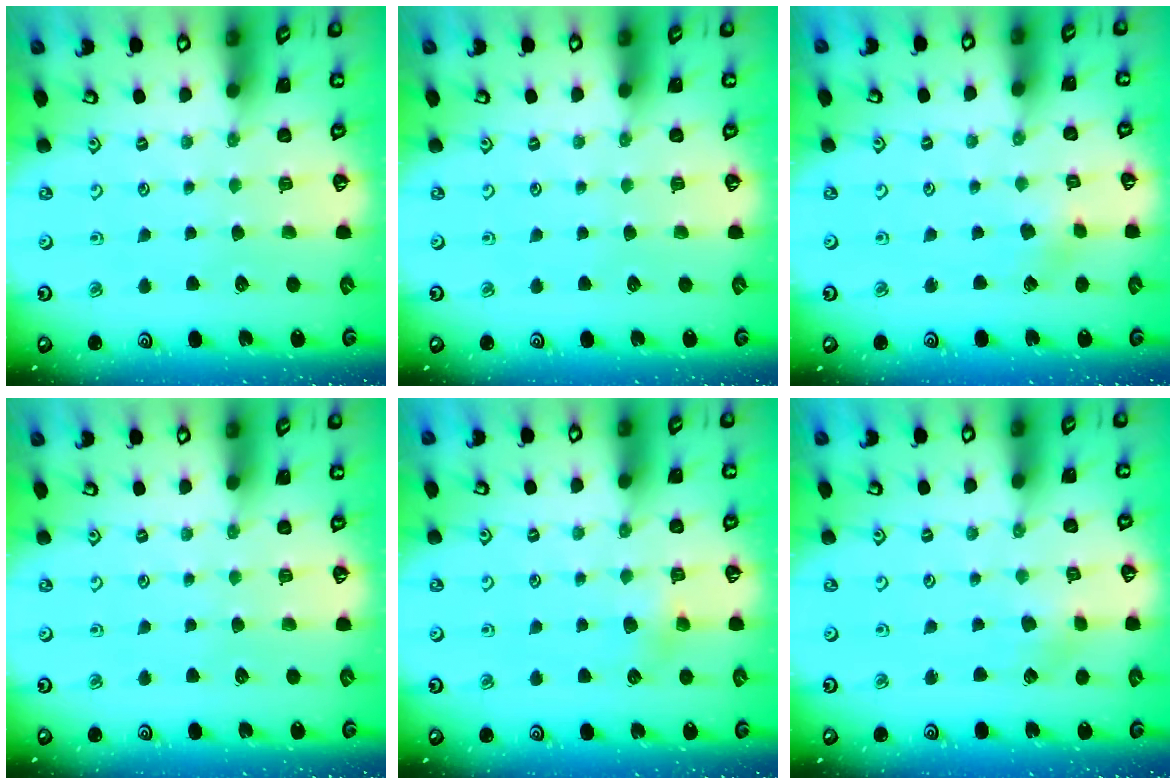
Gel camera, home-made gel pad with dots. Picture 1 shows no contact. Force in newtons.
{"total": 0.0}
{"total": 2.5, "press": 2.4, "slide": 0.2}
{"total": 0.0}
{"total": 4.6, "press": 4.5, "slide": 0.9}
{"total": 2.7, "press": 2.7, "slide": 0.4}